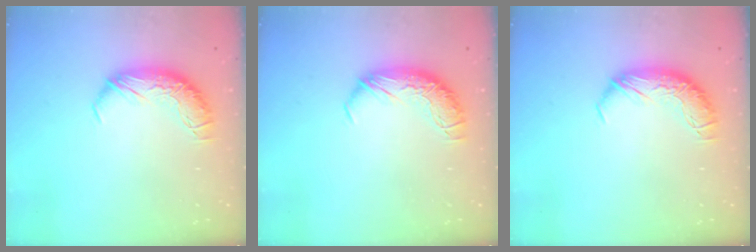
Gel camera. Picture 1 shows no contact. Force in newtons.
{"total": 0.0}
{"total": 0.0}